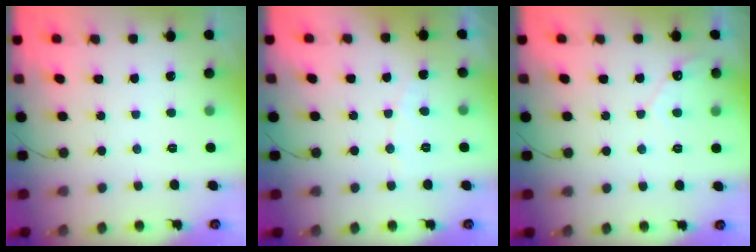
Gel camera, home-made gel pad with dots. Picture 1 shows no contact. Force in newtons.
{"total": 4.4, "press": 4.4, "slide": 0.3}
{"total": 4.1, "press": 4.1, "slide": 0.3}